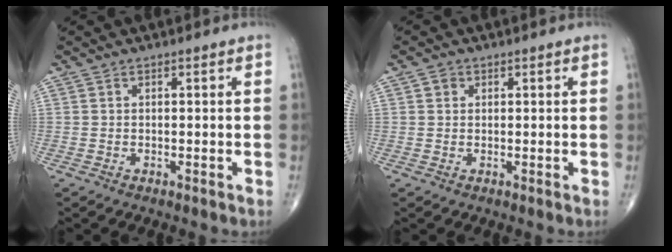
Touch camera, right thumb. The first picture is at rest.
{"total": 1.4, "force": [0.5, 1.3, 0.5], "torque": [0.000, 0.000, 0.003]}